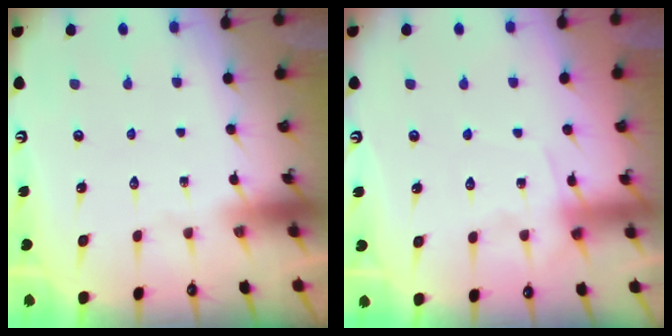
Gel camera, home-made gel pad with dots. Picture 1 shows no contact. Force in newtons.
{"total": 6.5, "press": 6.4, "slide": 0.8}